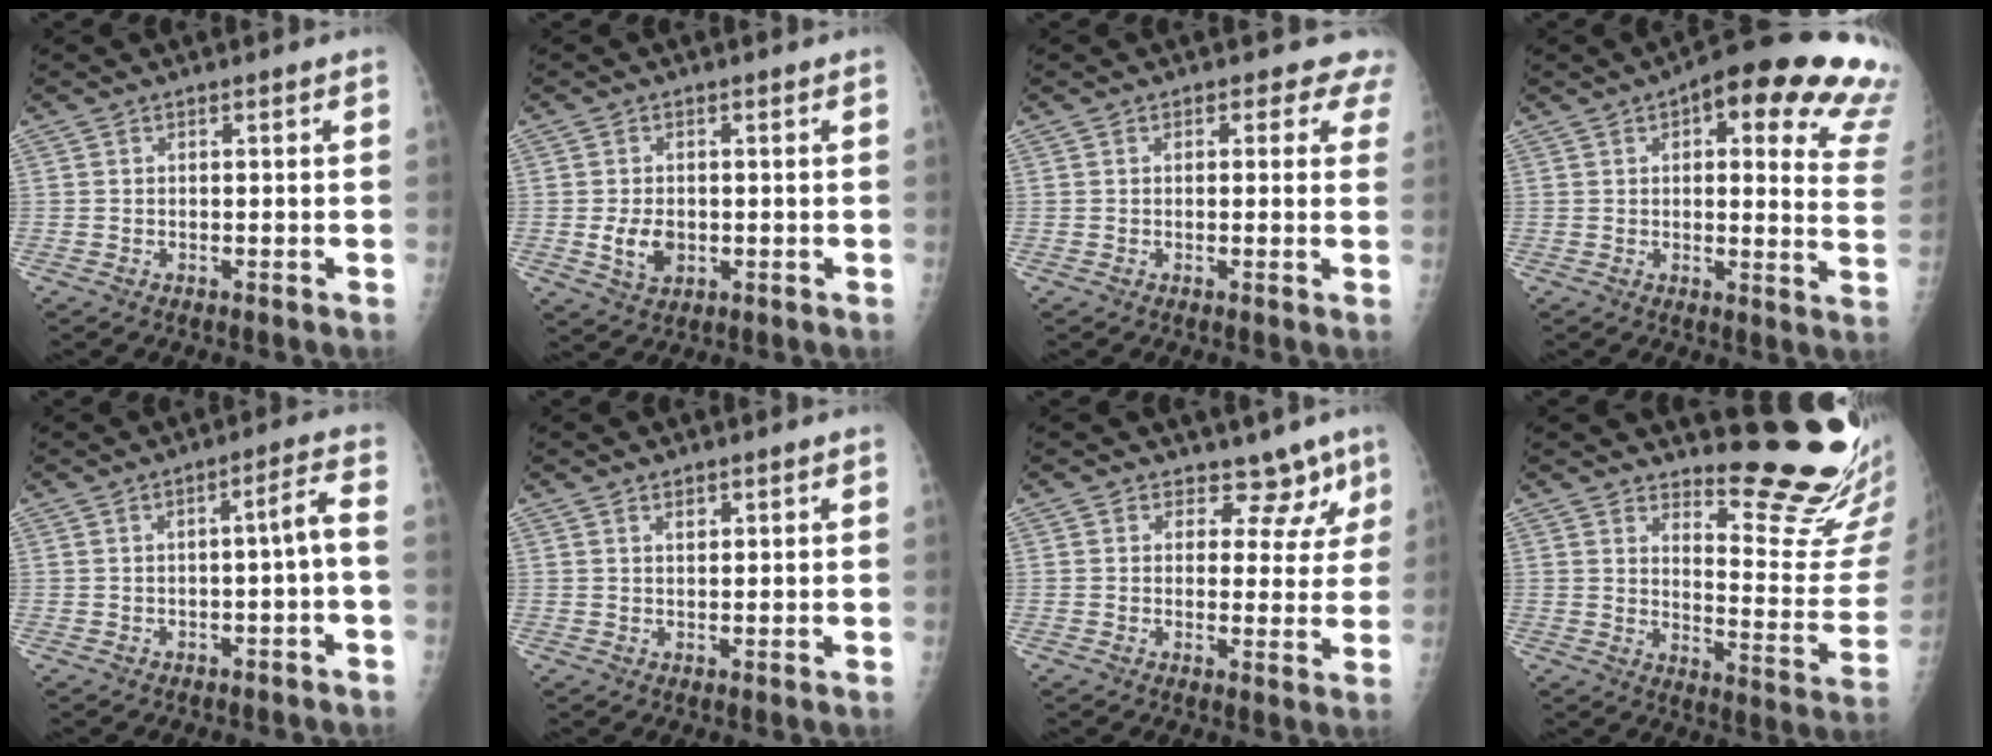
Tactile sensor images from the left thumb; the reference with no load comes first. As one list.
[{"total": 4.7, "force": [-0.5, 3.4, 3.2], "torque": [-0.044, -0.003, 0.000]}, {"total": 4.0, "force": [3.0, 2.3, 1.0], "torque": [0.025, -0.011, 0.015]}, {"total": 21.7, "force": [13.9, 7.0, 15.1], "torque": [-0.137, -0.041, 0.137]}, {"total": 3.5, "force": [-1.1, 0.3, 3.3], "torque": [-0.055, 0.032, -0.012]}, {"total": 1.4, "force": [1.0, 0.7, 0.7], "torque": [-0.004, -0.006, 0.016]}, {"total": 6.2, "force": [4.7, 3.9, 0.9], "torque": [0.026, -0.029, 0.048]}, {"total": 16.8, "force": [15.5, 2.2, 5.9], "torque": [-0.043, -0.192, 0.195]}]